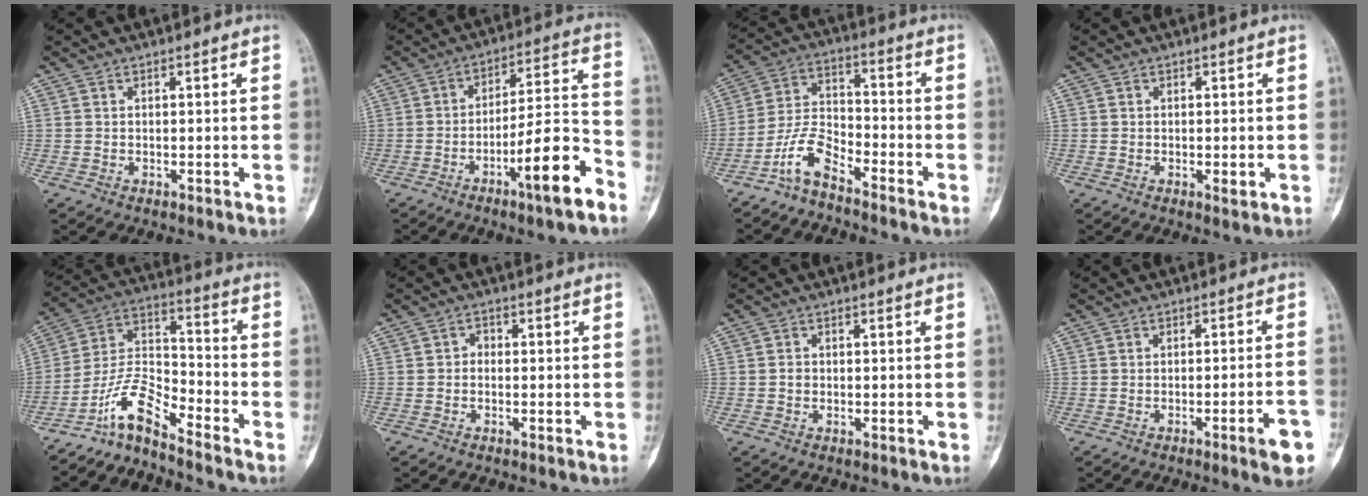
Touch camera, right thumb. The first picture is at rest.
{"total": 13.5, "force": [-7.5, 2.1, 11.0], "torque": [-0.170, 0.056, -0.117]}
{"total": 7.2, "force": [-5.6, 2.4, 3.9], "torque": [-0.080, 0.056, -0.121]}
{"total": 1.5, "force": [-0.3, 0.4, 1.4], "torque": [-0.018, -0.004, -0.002]}
{"total": 9.0, "force": [-7.6, 1.9, 4.5], "torque": [-0.091, 0.088, -0.154]}
{"total": 1.4, "force": [-0.4, 1.1, 0.8], "torque": [-0.003, 0.006, -0.013]}
{"total": 1.0, "force": [-0.2, 0.9, 0.5], "torque": [-0.003, 0.004, -0.005]}
{"total": 5.9, "force": [-3.0, 0.6, 5.1], "torque": [-0.067, 0.017, -0.037]}